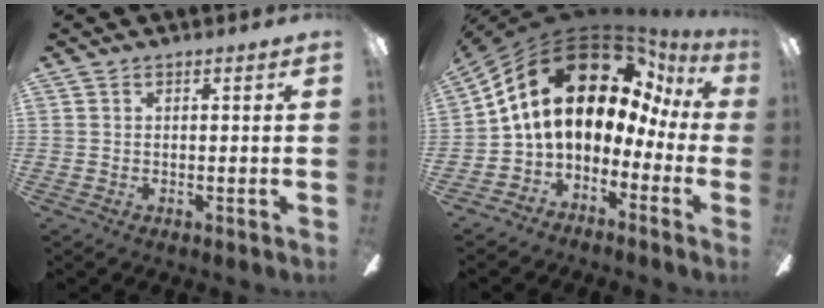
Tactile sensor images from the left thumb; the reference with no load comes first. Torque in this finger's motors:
{"motor_torque": [0.21, 2.62, 2.77, 0.00, 0.32]}